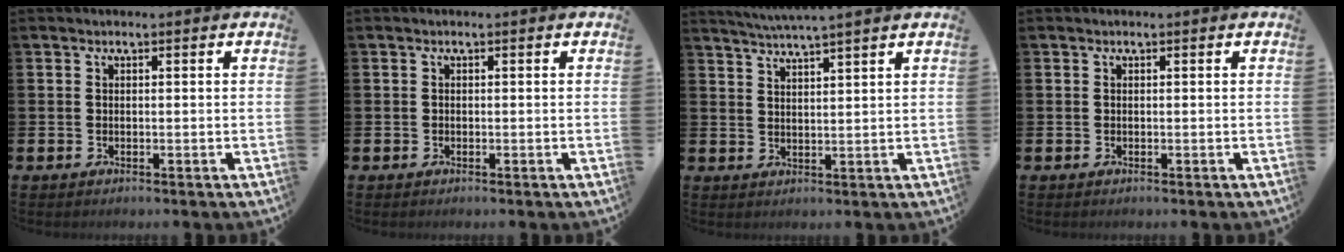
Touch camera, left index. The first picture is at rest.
{"total": 0.0}
{"total": 3.8, "force": [3.6, -0.8, 0.7], "torque": [-0.030, -0.013, 0.067]}
{"total": 0.0}